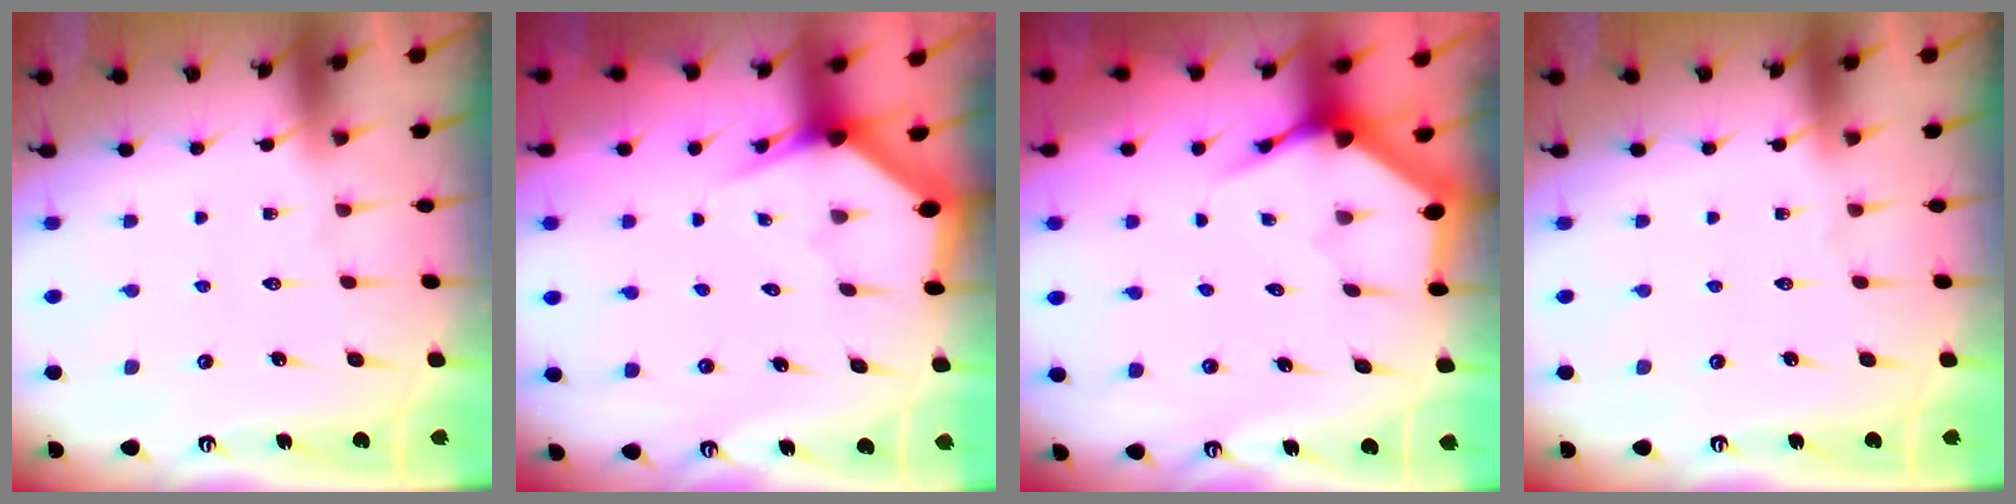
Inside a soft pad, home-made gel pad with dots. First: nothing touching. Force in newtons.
{"total": 2.9, "press": 2.9, "slide": 0.1}
{"total": 3.9, "press": 3.9, "slide": 0.5}
{"total": 0.0}